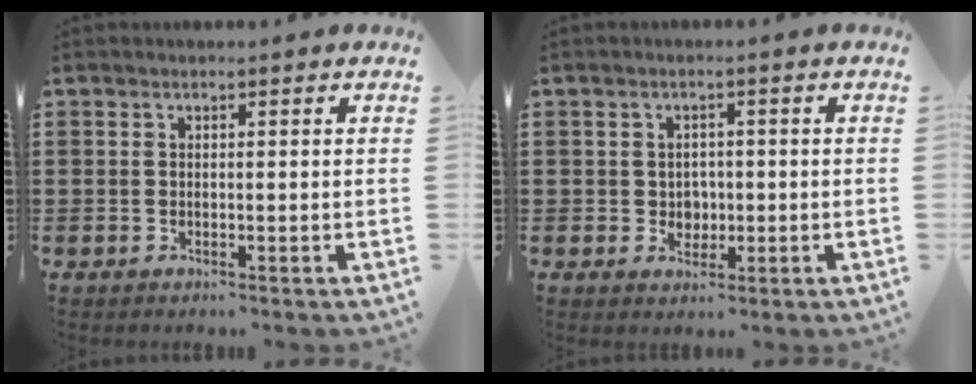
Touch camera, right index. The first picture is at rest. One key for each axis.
{"total": 2.4, "fx": -0.1, "fy": 2.2, "fz": 0.9, "tx": -0.017, "ty": 0.004, "tz": -0.008}